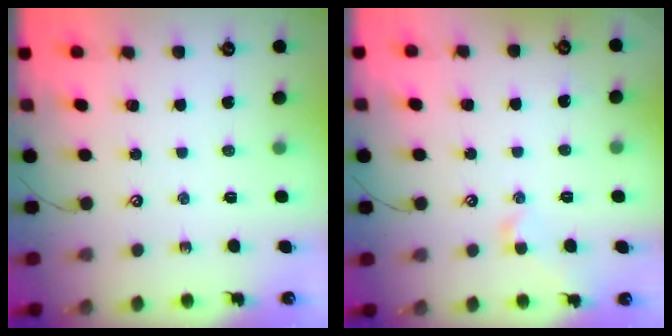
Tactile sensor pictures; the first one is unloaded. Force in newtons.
{"total": 2.7, "press": 2.6, "slide": 0.7}